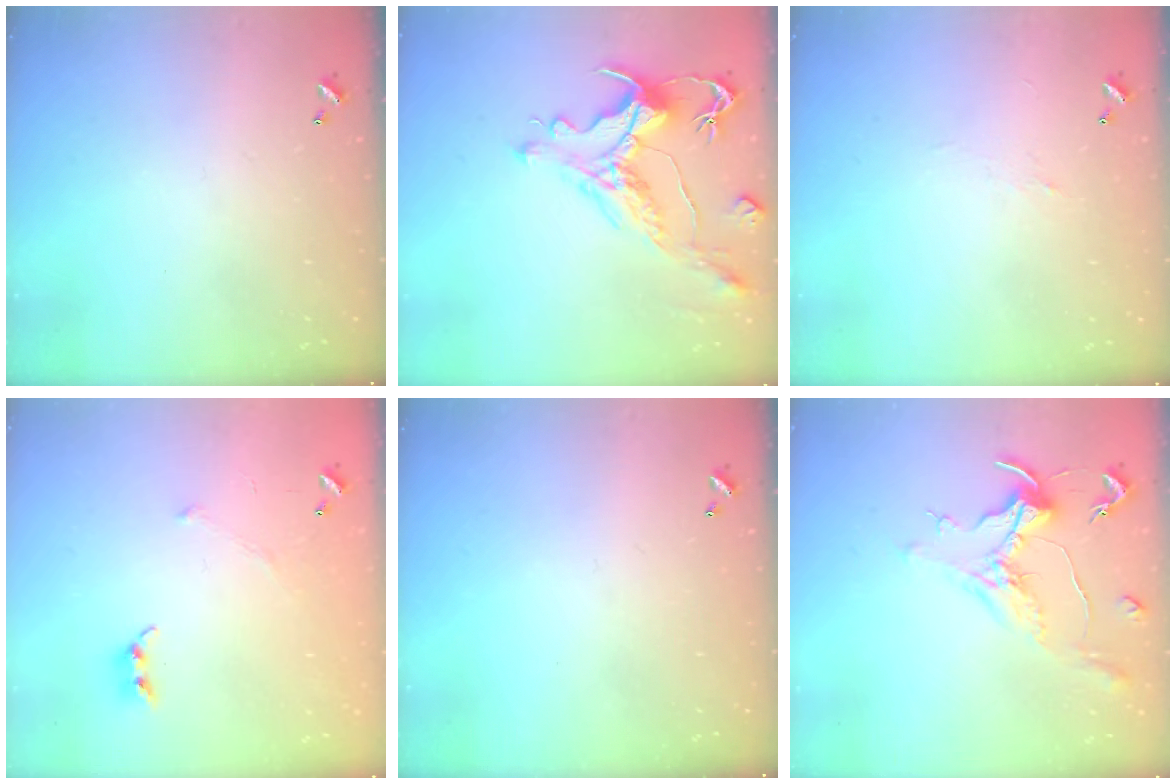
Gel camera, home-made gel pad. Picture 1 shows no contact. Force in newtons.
{"total": 2.4, "press": 2.0, "slide": 1.3}
{"total": 2.4, "press": 2.3, "slide": 0.7}
{"total": 5.1, "press": 5.0, "slide": 0.8}
{"total": 0.0}
{"total": 1.4, "press": 0.6, "slide": 1.3}